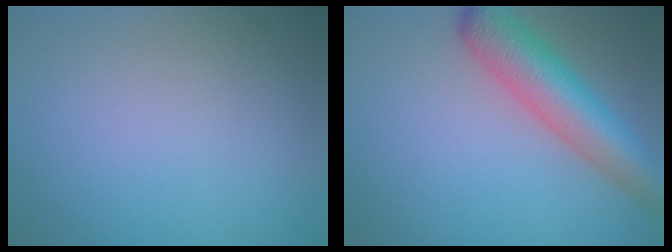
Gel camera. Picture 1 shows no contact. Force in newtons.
{"total": 6.8, "press": 6.8, "slide": 0.3}